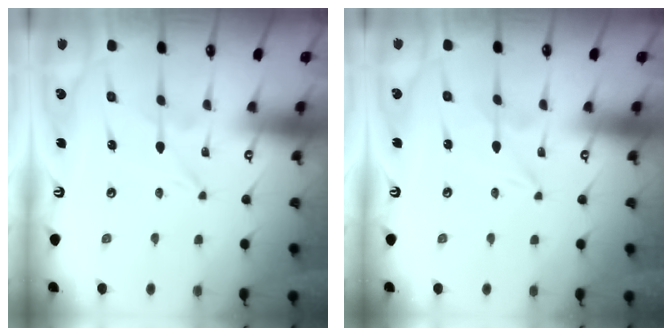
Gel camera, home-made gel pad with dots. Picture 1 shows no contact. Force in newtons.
{"total": 0.0}